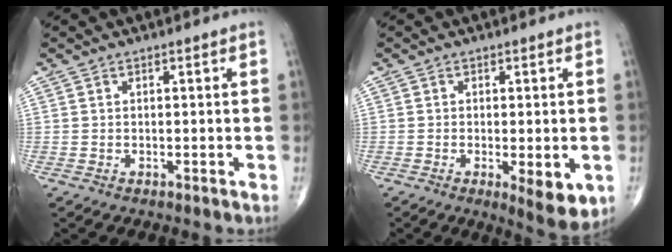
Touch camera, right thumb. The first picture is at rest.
{"total": 7.1, "force": [-2.0, 2.3, 6.4], "torque": [-0.084, -0.016, -0.026]}